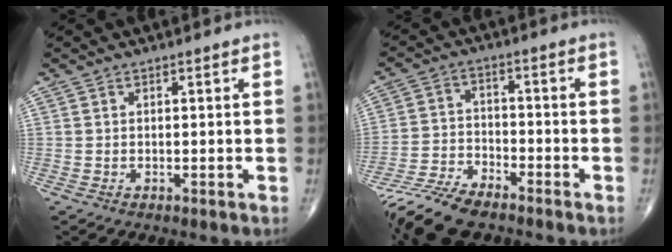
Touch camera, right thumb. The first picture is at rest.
{"total": 10.9, "force": [-8.8, 3.2, 5.4], "torque": [-0.109, 0.022, -0.170]}